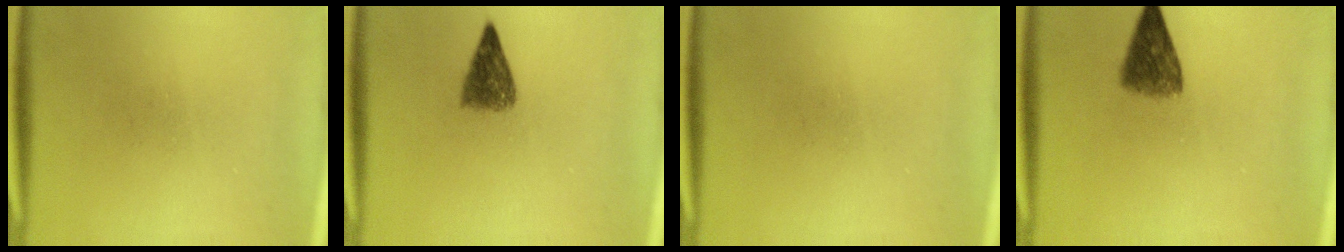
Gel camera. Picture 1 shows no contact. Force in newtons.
{"total": 4.1}
{"total": 0.0}
{"total": 5.5}